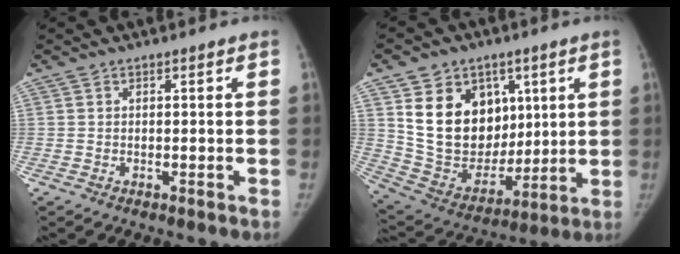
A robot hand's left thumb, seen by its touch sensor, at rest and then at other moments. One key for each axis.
{"total": 19.8, "fx": 6.6, "fy": 15.2, "fz": 10.8, "tx": -0.149, "ty": -0.021, "tz": 0.143}